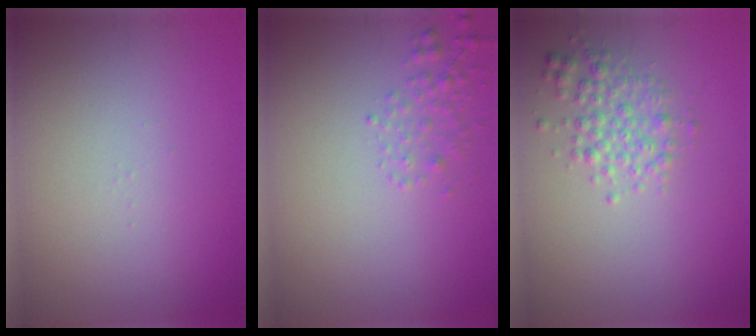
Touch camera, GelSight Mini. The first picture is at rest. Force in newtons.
{"total": 1.6, "press": 1.6, "slide": 0.1}
{"total": 2.5, "press": 2.5, "slide": 0.0}